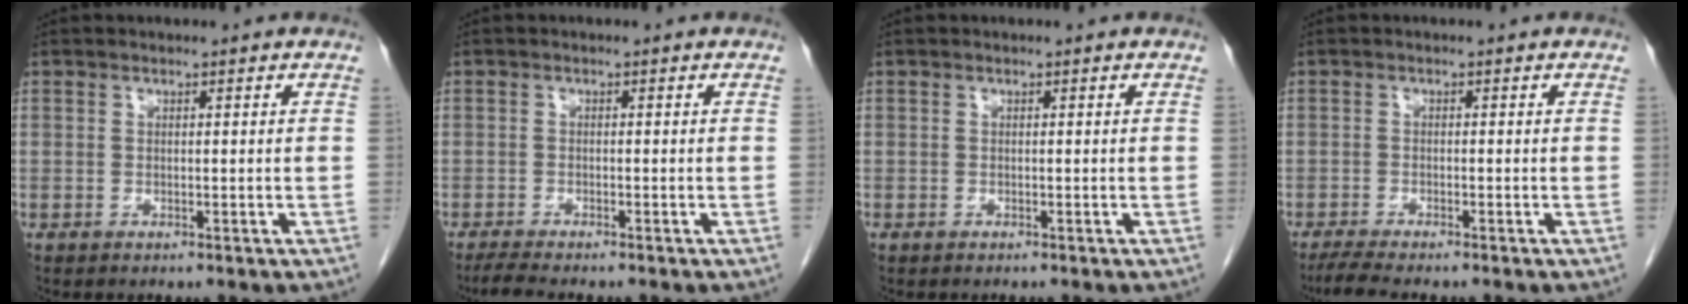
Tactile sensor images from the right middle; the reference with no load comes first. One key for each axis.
{"total": 3.1, "fx": -2.7, "fy": -0.1, "fz": 1.6, "tx": -0.034, "ty": -0.009, "tz": -0.046}
{"total": 0.0}
{"total": 3.9, "fx": -3.3, "fy": 0.0, "fz": 2.1, "tx": -0.040, "ty": -0.011, "tz": -0.057}